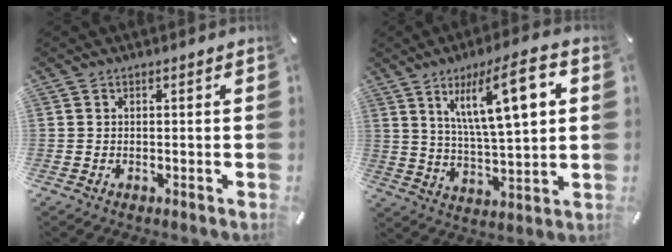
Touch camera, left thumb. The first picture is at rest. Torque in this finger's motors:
{"motor_torque": [2.57, 2.49, 1.49, -1.28, 0.21]}